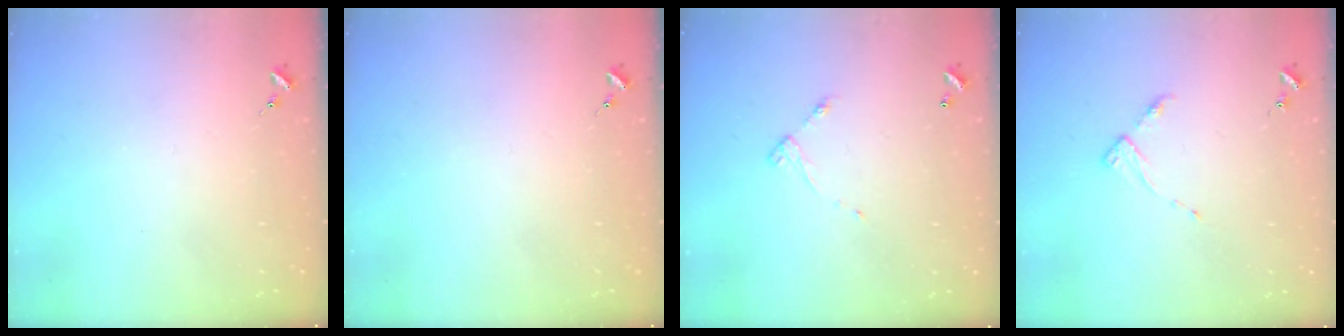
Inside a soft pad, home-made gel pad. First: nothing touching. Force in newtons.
{"total": 0.0}
{"total": 4.2, "press": 4.2, "slide": 0.2}
{"total": 5.0, "press": 4.9, "slide": 0.6}